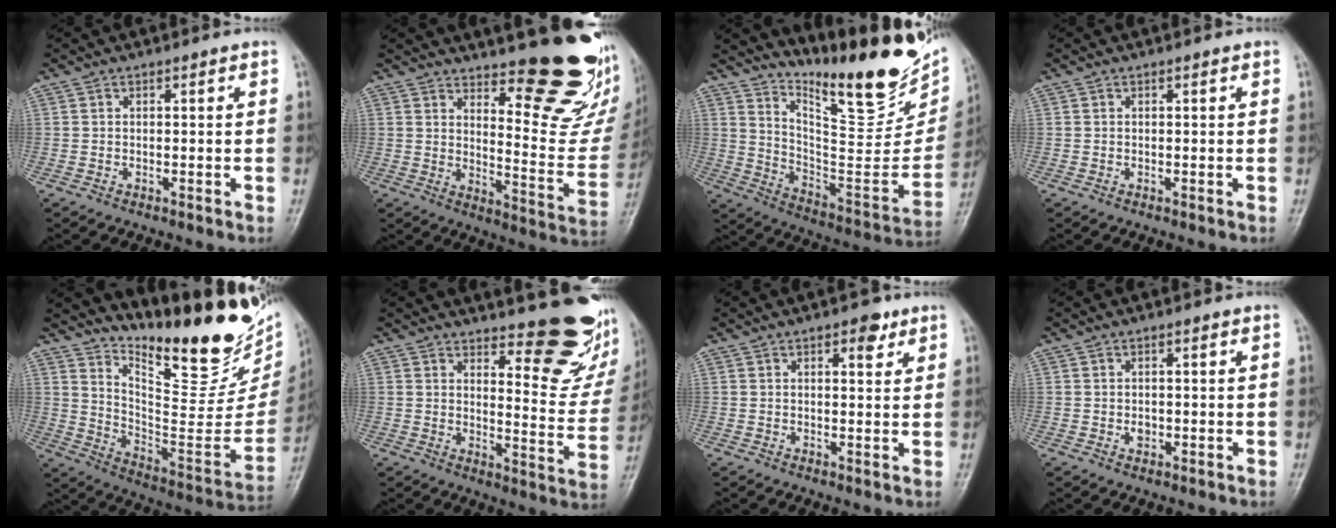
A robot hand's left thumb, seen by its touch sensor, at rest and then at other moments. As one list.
[{"total": 21.9, "force": [14.5, 6.7, 15.0], "torque": [-0.153, -0.120, 0.193]}, {"total": 26.2, "force": [19.2, 7.4, 16.3], "torque": [-0.207, -0.122, 0.290]}, {"total": 0.0}, {"total": 27.1, "force": [21.9, 8.1, 13.8], "torque": [-0.177, -0.161, 0.317]}, {"total": 17.1, "force": [12.4, 5.5, 10.3], "torque": [-0.084, -0.113, 0.153]}, {"total": 3.8, "force": [2.1, 1.8, 2.6], "torque": [-0.022, -0.007, 0.026]}, {"total": 1.6, "force": [-0.2, 1.3, 1.0], "torque": [-0.007, 0.001, 0.000]}]